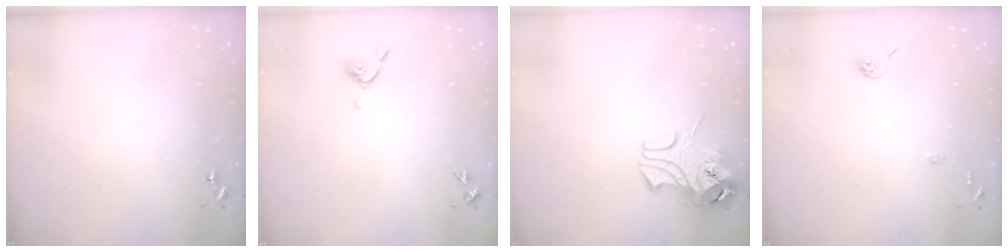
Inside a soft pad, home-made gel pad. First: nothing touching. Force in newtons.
{"total": 5.6, "press": 5.5, "slide": 1.0}
{"total": 9.8, "press": 9.7, "slide": 1.6}
{"total": 7.0, "press": 7.0, "slide": 0.7}